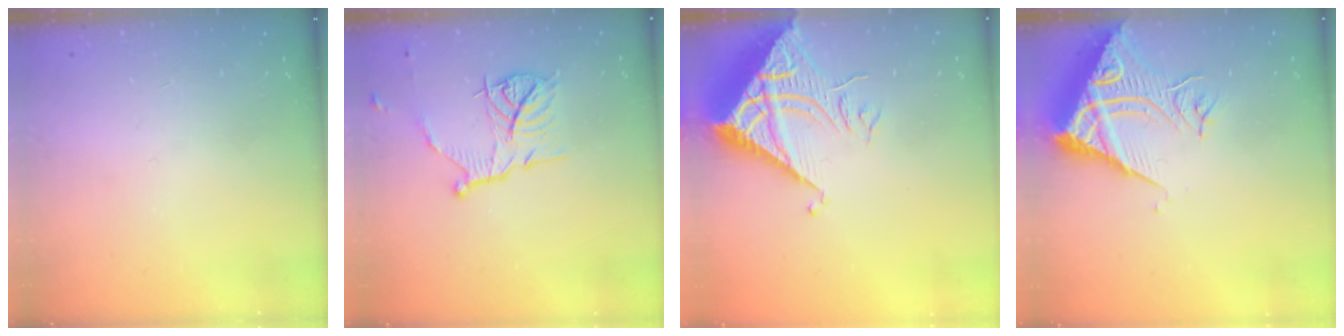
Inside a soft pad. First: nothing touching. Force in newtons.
{"total": 11.2, "press": 11.2, "slide": 0.8}
{"total": 11.2, "press": 11.2, "slide": 0.9}
{"total": 11.1, "press": 11.0, "slide": 1.3}